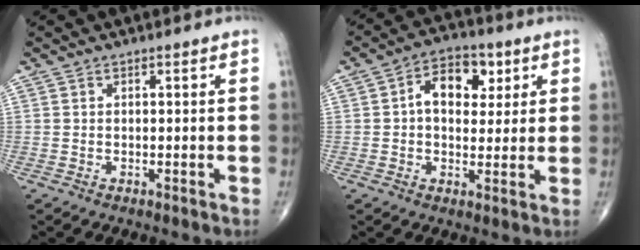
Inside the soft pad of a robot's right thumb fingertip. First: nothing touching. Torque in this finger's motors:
{"motor_torque": [0.51, 0.59, 0.82, 0.22, 0.04]}